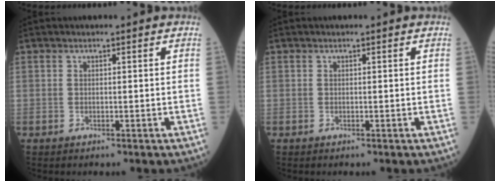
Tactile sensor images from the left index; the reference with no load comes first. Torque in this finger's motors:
{"motor_torque": [0.08, 0.08, 0.01, 0.00]}